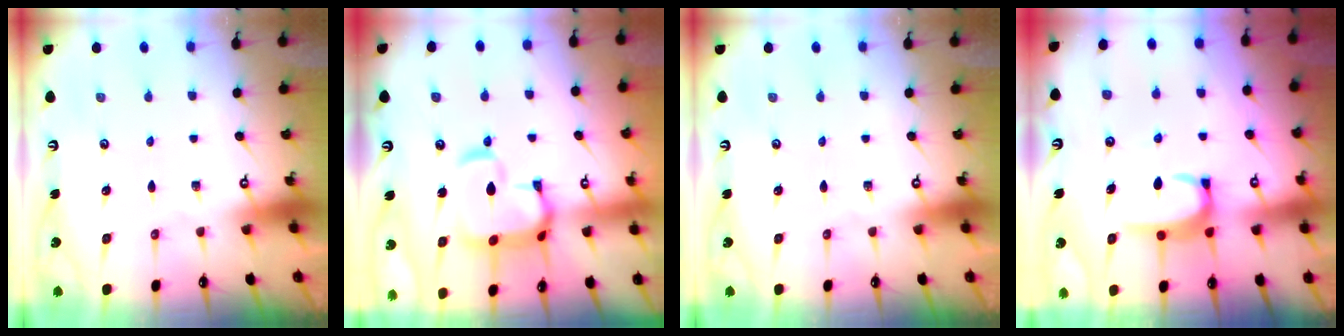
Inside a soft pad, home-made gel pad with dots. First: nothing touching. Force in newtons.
{"total": 11.6, "press": 11.5, "slide": 1.3}
{"total": 0.0}
{"total": 3.3, "press": 3.3, "slide": 0.5}